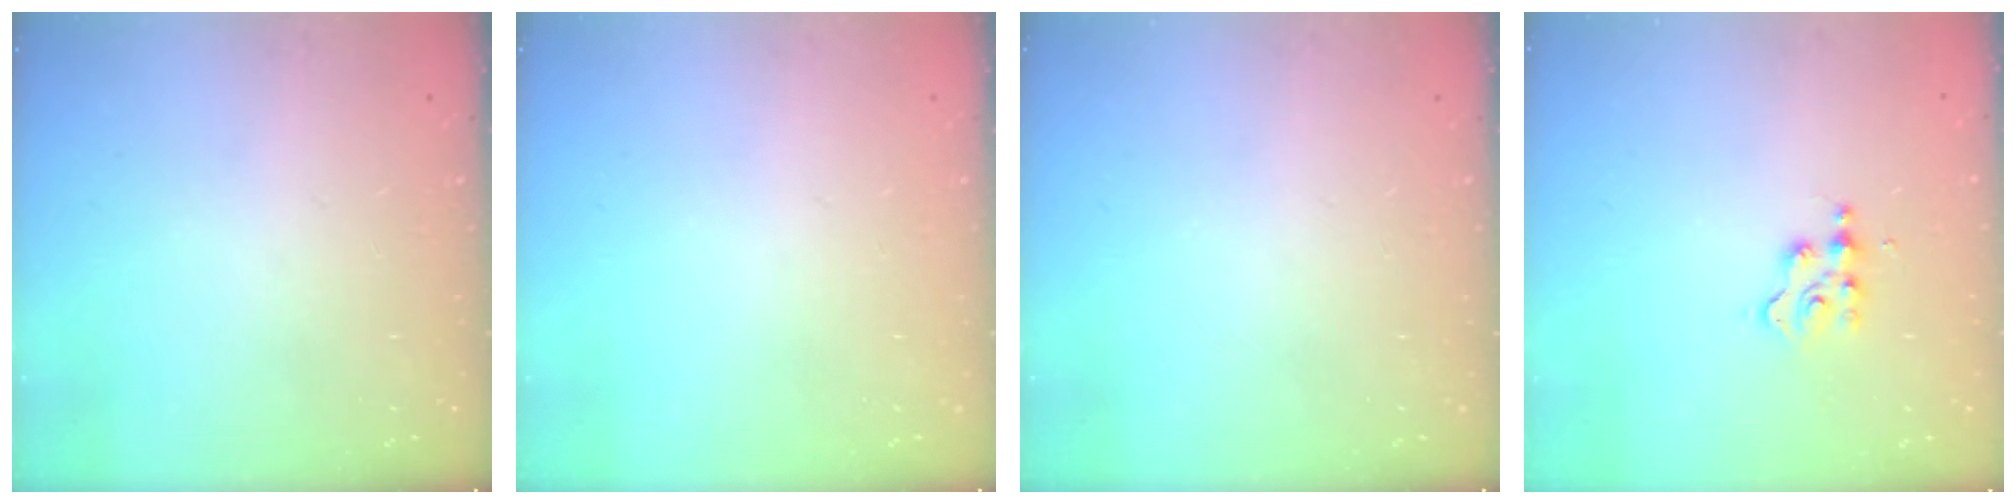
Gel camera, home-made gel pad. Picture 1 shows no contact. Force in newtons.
{"total": 0.0}
{"total": 0.0}
{"total": 2.9, "press": 2.9, "slide": 0.2}